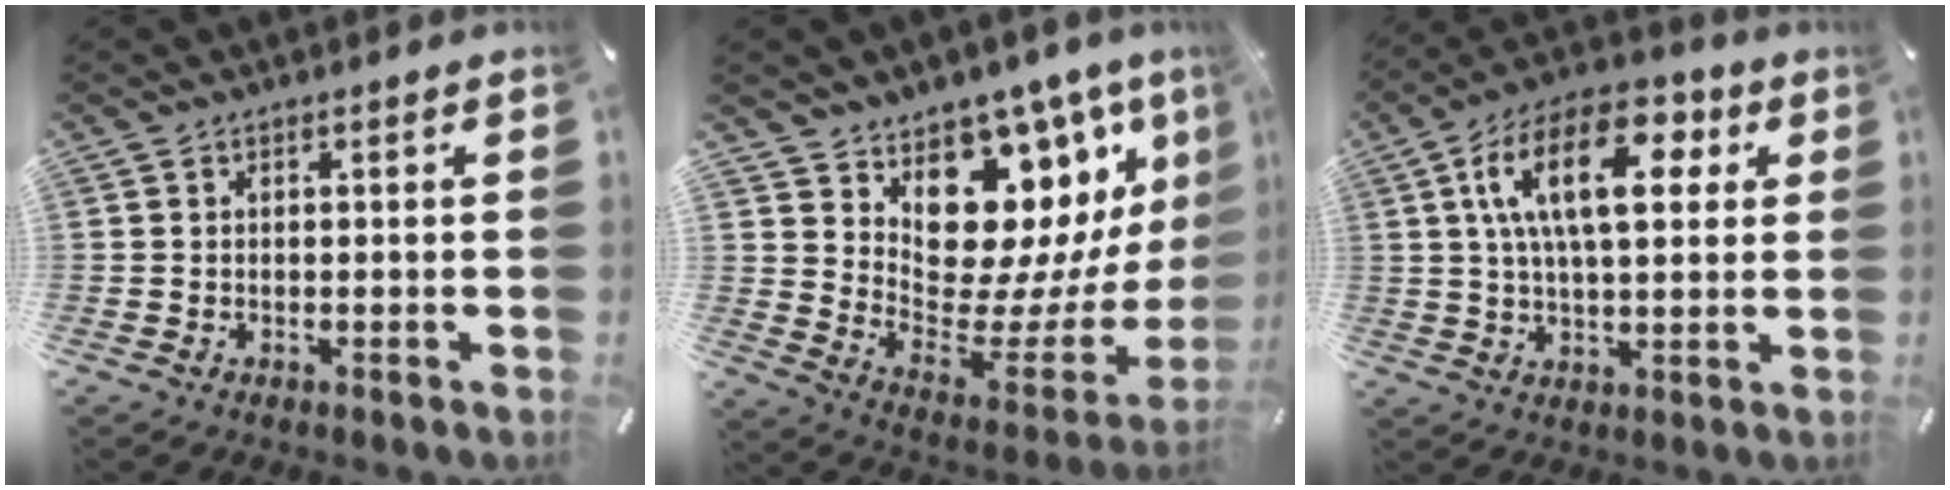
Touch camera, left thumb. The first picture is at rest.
{"total": 14.0, "force": [7.6, 9.4, 7.1], "torque": [-0.096, -0.098, 0.136]}
{"total": 17.4, "force": [5.4, 8.9, 13.9], "torque": [-0.250, 0.004, 0.084]}